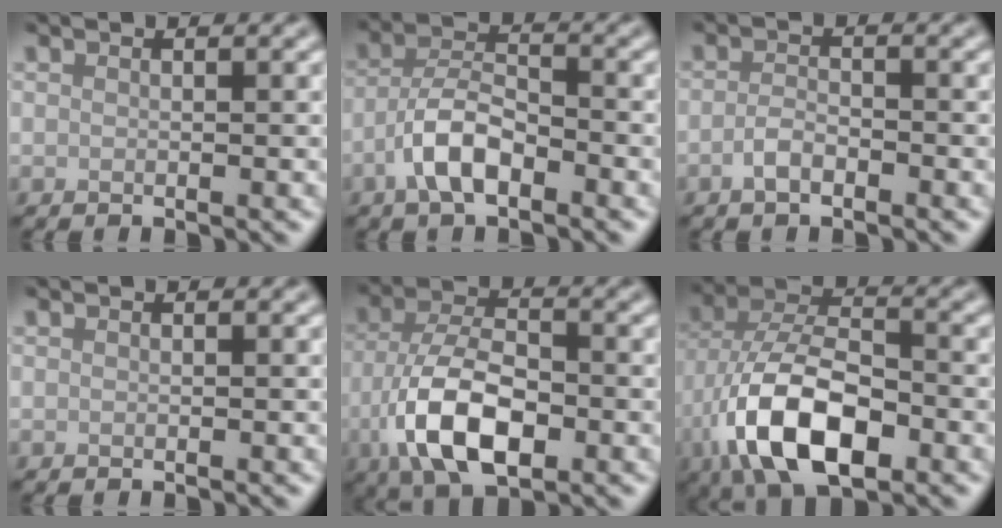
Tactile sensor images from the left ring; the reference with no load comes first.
{"total": 4.5, "force": [-2.4, 1.8, 3.3], "torque": [-0.061, 0.011, -0.053]}
{"total": 1.7, "force": [-1.0, 0.7, 1.2], "torque": [-0.027, 0.002, -0.023]}
{"total": 0.0}
{"total": 9.0, "force": [-3.4, 4.4, 7.1], "torque": [-0.144, -0.004, -0.072]}
{"total": 10.9, "force": [-4.4, 5.3, 8.4], "torque": [-0.167, -0.003, -0.088]}